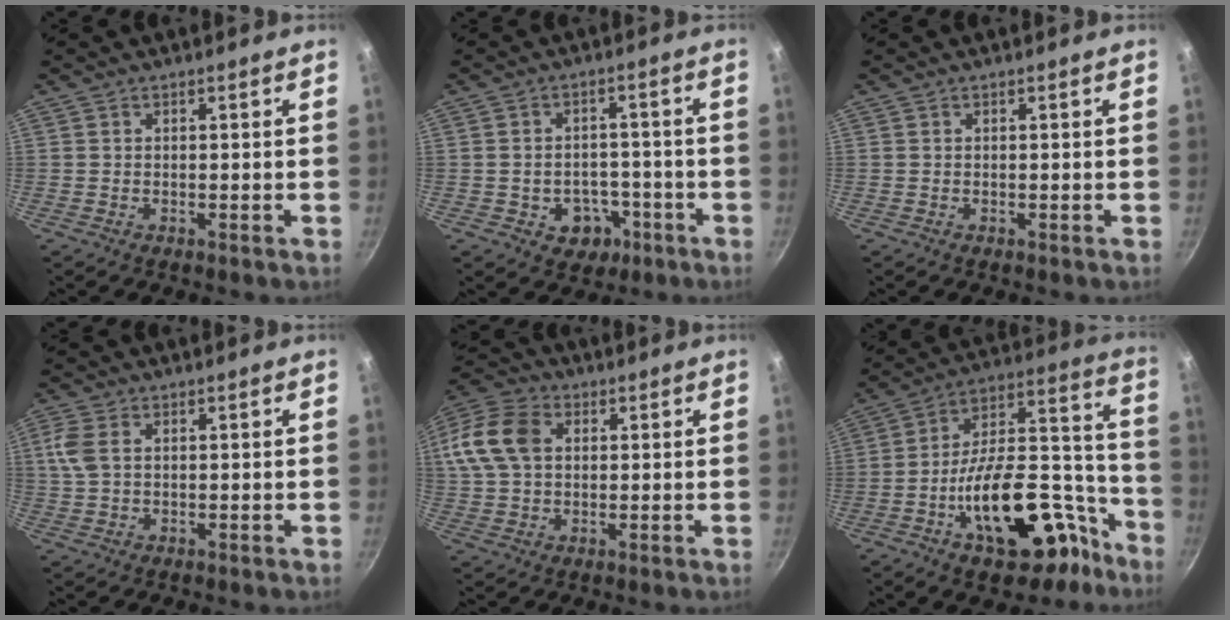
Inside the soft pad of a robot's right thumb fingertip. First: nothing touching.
{"total": 6.8, "force": [-2.8, 5.4, 3.0], "torque": [-0.012, 0.029, -0.025]}
{"total": 0.0}
{"total": 4.8, "force": [1.1, 3.0, 3.5], "torque": [-0.081, 0.007, 0.022]}
{"total": 15.3, "force": [3.2, 11.1, 10.0], "torque": [-0.213, 0.025, 0.049]}
{"total": 25.8, "force": [-12.6, 13.1, 18.3], "torque": [-0.218, 0.105, -0.186]}